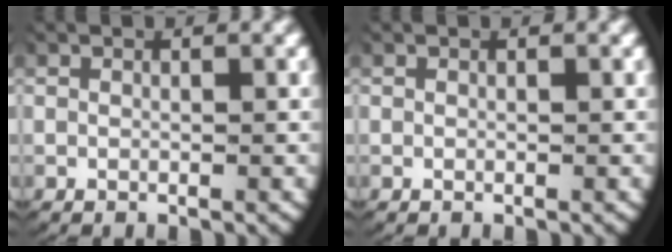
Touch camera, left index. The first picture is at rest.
{"total": 0.0}